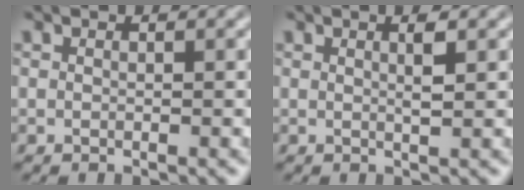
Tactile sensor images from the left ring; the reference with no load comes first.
{"total": 1.2, "force": [0.1, 0.1, 1.1], "torque": [-0.016, 0.001, 0.006]}